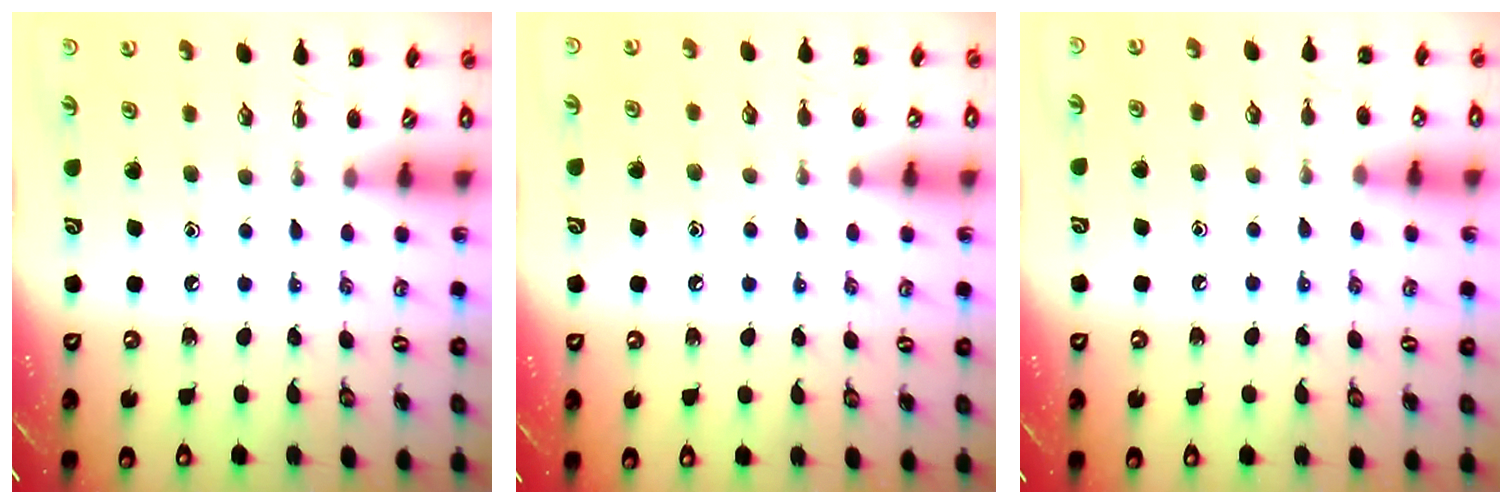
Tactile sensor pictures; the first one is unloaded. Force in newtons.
{"total": 6.0, "press": 5.8, "slide": 1.6}
{"total": 7.8, "press": 7.5, "slide": 2.0}